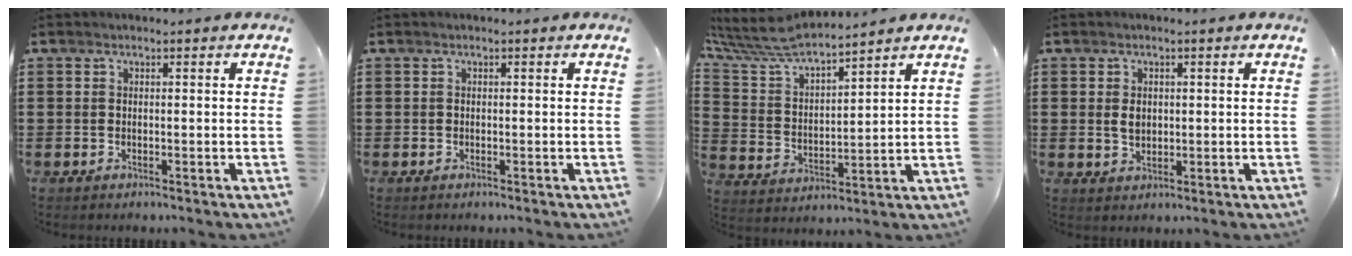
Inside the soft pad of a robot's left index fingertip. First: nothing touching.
{"total": 0.0}
{"total": 7.3, "force": [6.9, 0.8, 2.3], "torque": [-0.085, -0.044, 0.116]}
{"total": 2.4, "force": [0.4, 1.7, 1.7], "torque": [-0.036, 0.007, 0.008]}